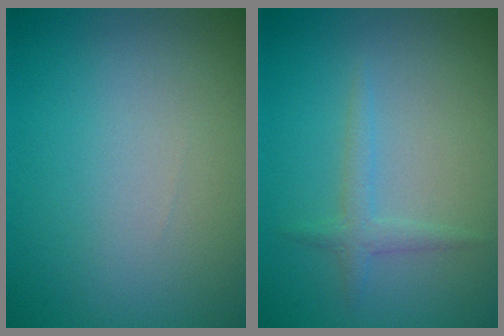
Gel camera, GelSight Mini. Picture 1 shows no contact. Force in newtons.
{"total": 1.5, "press": 1.4, "slide": 0.2}